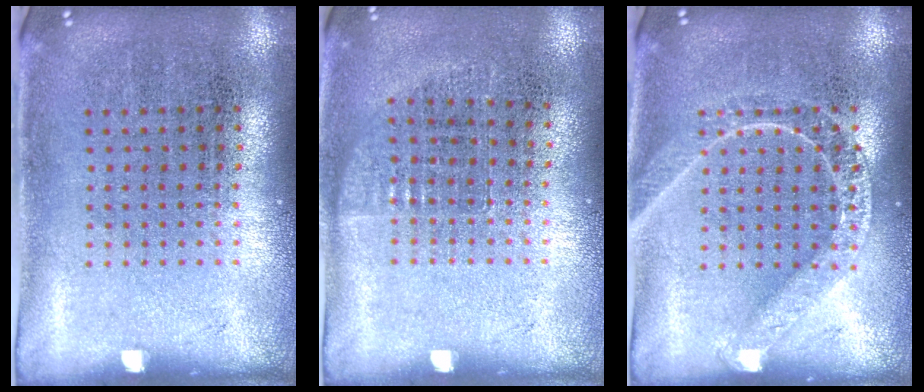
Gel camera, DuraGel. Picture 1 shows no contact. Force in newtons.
{"total": 0.7, "press": 0.6, "slide": 0.4}
{"total": 2.2, "press": 2.2, "slide": 0.3}